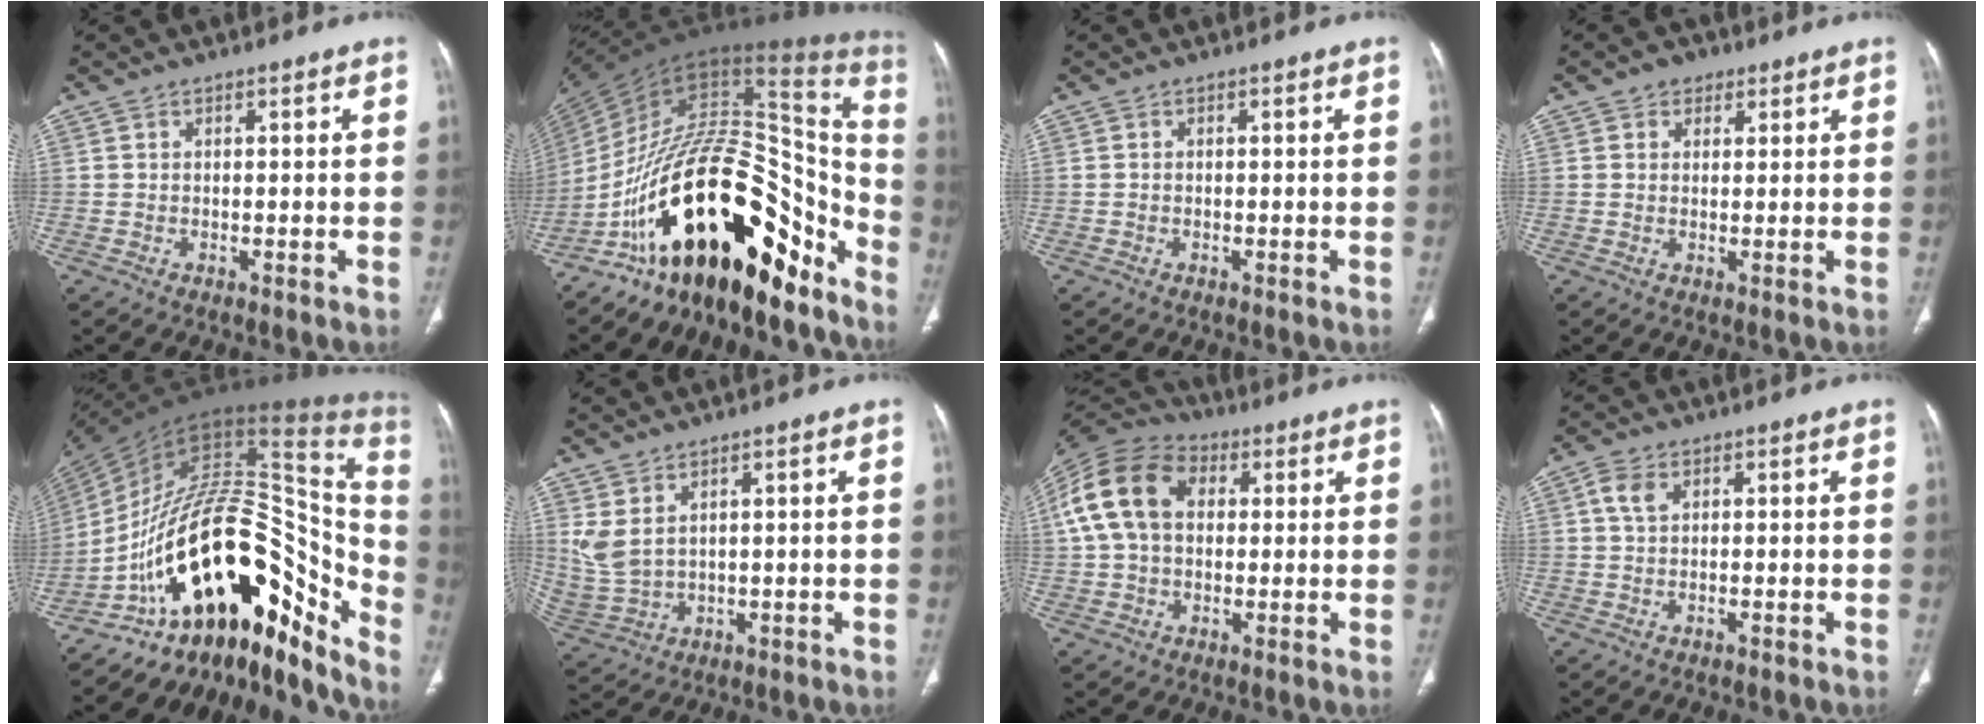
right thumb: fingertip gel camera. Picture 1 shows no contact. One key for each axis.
{"total": 32.8, "fx": -18.9, "fy": 14.3, "fz": 22.8, "tx": -0.297, "ty": 0.107, "tz": -0.298}
{"total": 0.0}
{"total": 3.6, "fx": 1.8, "fy": 2.8, "fz": 1.2, "tx": 0.004, "ty": -0.005, "tz": 0.025}
{"total": 34.3, "fx": -17.3, "fy": 15.8, "fz": 25.0, "tx": -0.297, "ty": 0.112, "tz": -0.260}
{"total": 6.4, "fx": 2.5, "fy": 3.7, "fz": 4.6, "tx": -0.105, "ty": -0.010, "tz": 0.071}
{"total": 15.6, "fx": 2.9, "fy": 11.2, "fz": 10.6, "tx": -0.201, "ty": 0.032, "tz": 0.046}
{"total": 3.0, "fx": 0.8, "fy": 1.9, "fz": 2.2, "tx": -0.054, "ty": 0.003, "tz": 0.013}